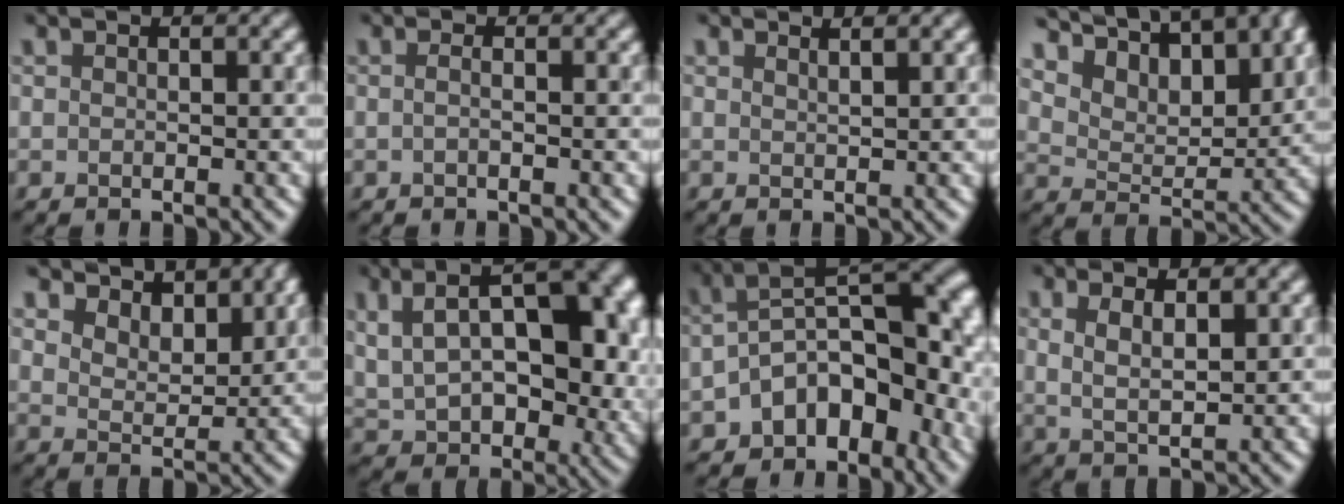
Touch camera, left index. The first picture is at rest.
{"total": 0.9, "force": [-0.8, -0.4, 0.0], "torque": [-0.009, -0.012, -0.007]}
{"total": 1.7, "force": [1.5, 0.3, 0.7], "torque": [0.004, 0.021, 0.017]}
{"total": 10.7, "force": [8.6, 3.7, 5.2], "torque": [-0.130, 0.015, 0.170]}
{"total": 4.7, "force": [4.4, 1.1, 1.2], "torque": [-0.053, -0.008, 0.095]}
{"total": 11.4, "force": [2.5, 6.4, 9.1], "torque": [-0.162, -0.012, 0.093]}
{"total": 9.9, "force": [-2.7, 5.3, 7.9], "torque": [-0.126, 0.002, -0.016]}
{"total": 1.4, "force": [0.0, -0.6, 1.3], "torque": [-0.057, -0.018, 0.043]}